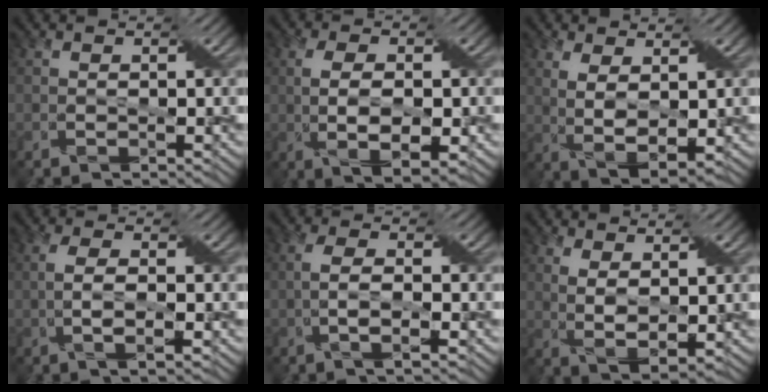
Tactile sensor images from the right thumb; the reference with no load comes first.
{"total": 5.9, "force": [-0.5, 2.8, 5.2], "torque": [-0.102, -0.008, -0.001]}
{"total": 4.5, "force": [1.5, 1.7, 3.9], "torque": [-0.092, -0.003, 0.028]}
{"total": 2.9, "force": [-0.4, 0.7, 2.7], "torque": [-0.066, 0.001, -0.011]}
{"total": 2.8, "force": [-0.6, 0.6, 2.6], "torque": [-0.064, 0.003, -0.016]}
{"total": 3.4, "force": [1.7, 1.0, 2.8], "torque": [-0.070, -0.004, 0.031]}